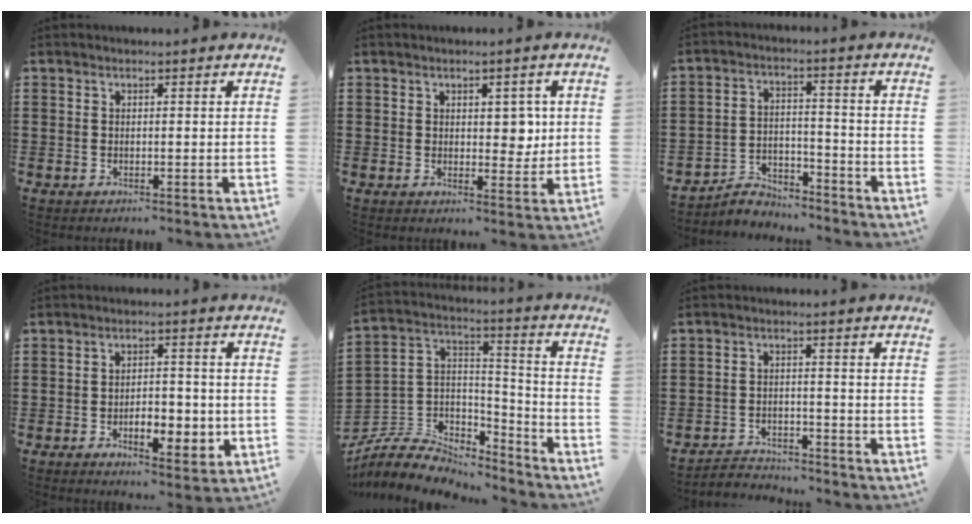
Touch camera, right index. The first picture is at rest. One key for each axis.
{"total": 4.0, "fx": 1.0, "fy": 2.4, "fz": 3.0, "tx": -0.037, "ty": -0.001, "tz": 0.011}
{"total": 4.6, "fx": -4.4, "fy": 1.3, "fz": 0.4, "tx": -0.013, "ty": 0.011, "tz": -0.090}
{"total": 6.1, "fx": -1.7, "fy": 3.2, "fz": 5.0, "tx": -0.071, "ty": 0.002, "tz": -0.032}
{"total": 6.8, "fx": -5.5, "fy": 3.6, "fz": 1.5, "tx": -0.062, "ty": -0.006, "tz": -0.114}
{"total": 3.2, "fx": -3.2, "fy": 0.5, "fz": 0.1, "tx": -0.010, "ty": 0.002, "tz": -0.069}